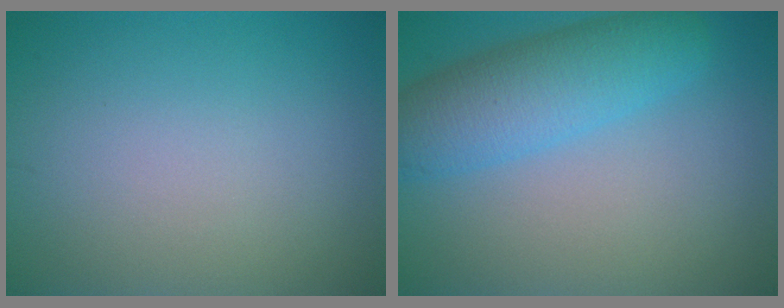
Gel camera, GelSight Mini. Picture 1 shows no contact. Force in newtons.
{"total": 6.2, "press": 6.2, "slide": 0.2}